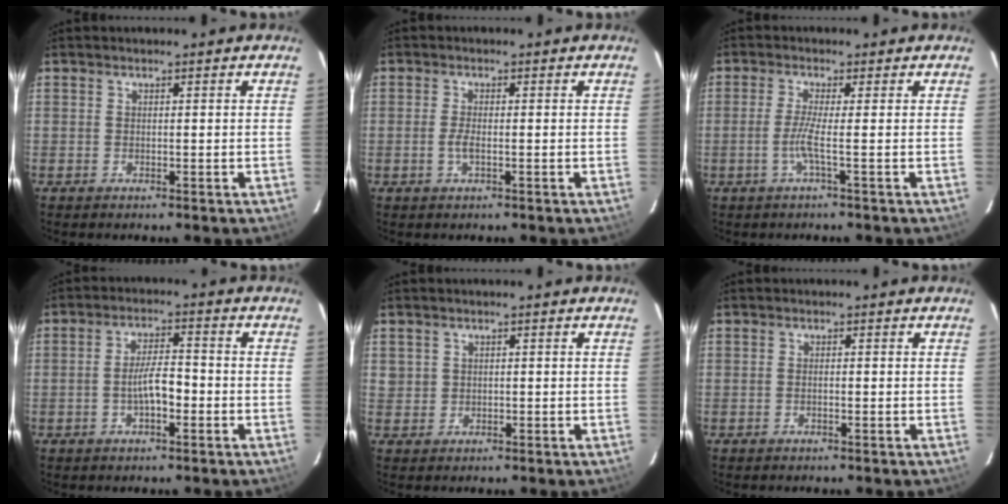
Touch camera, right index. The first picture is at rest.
{"total": 2.0, "force": [-0.6, 0.5, 1.8], "torque": [-0.041, -0.002, -0.012]}
{"total": 2.8, "force": [-0.9, -1.1, 2.4], "torque": [-0.056, -0.005, -0.021]}
{"total": 5.4, "force": [-1.7, 1.8, 4.7], "torque": [-0.088, 0.005, -0.025]}
{"total": 2.0, "force": [0.4, 1.9, 0.1], "torque": [0.001, 0.005, 0.009]}
{"total": 0.6, "force": [-0.3, 0.3, 0.4], "torque": [-0.009, 0.001, -0.004]}